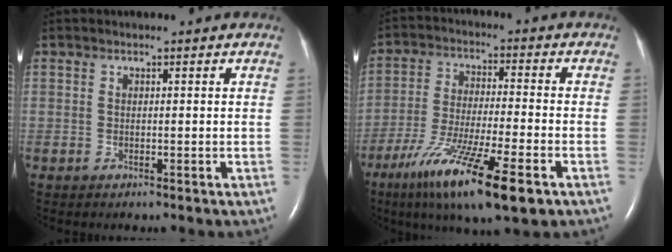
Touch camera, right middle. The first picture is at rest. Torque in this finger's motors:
{"motor_torque": [1.47, -0.66, 0.39, 0.16]}